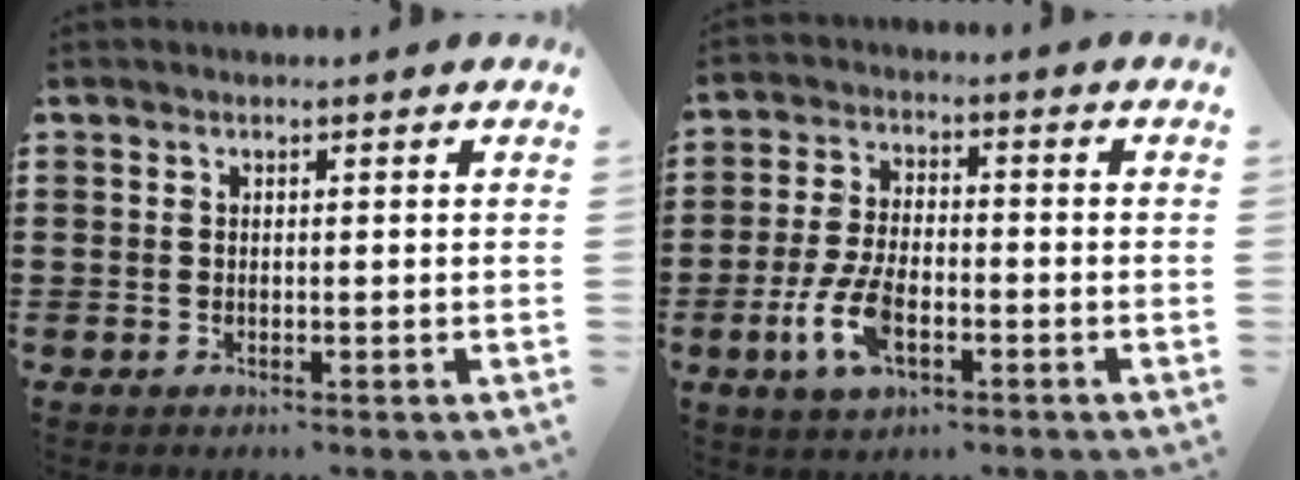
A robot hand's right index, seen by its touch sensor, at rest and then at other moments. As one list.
[{"total": 7.5, "force": [-3.0, 3.4, 5.9], "torque": [-0.145, -0.010, -0.061]}]